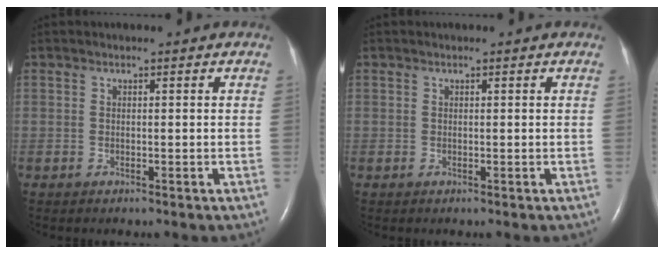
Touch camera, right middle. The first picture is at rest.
{"total": 0.0}